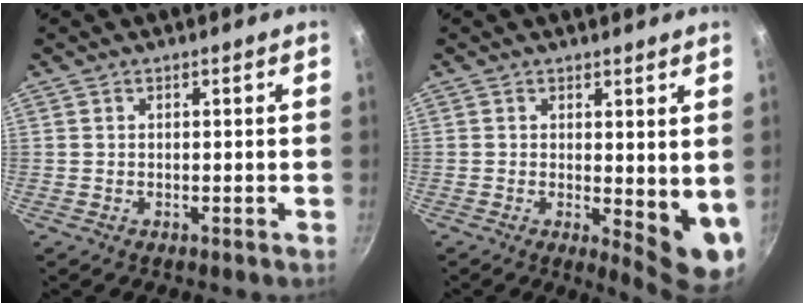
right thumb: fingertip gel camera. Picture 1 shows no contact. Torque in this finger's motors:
{"motor_torque": [-0.04, 1.00, 0.10, -0.02, 0.15]}